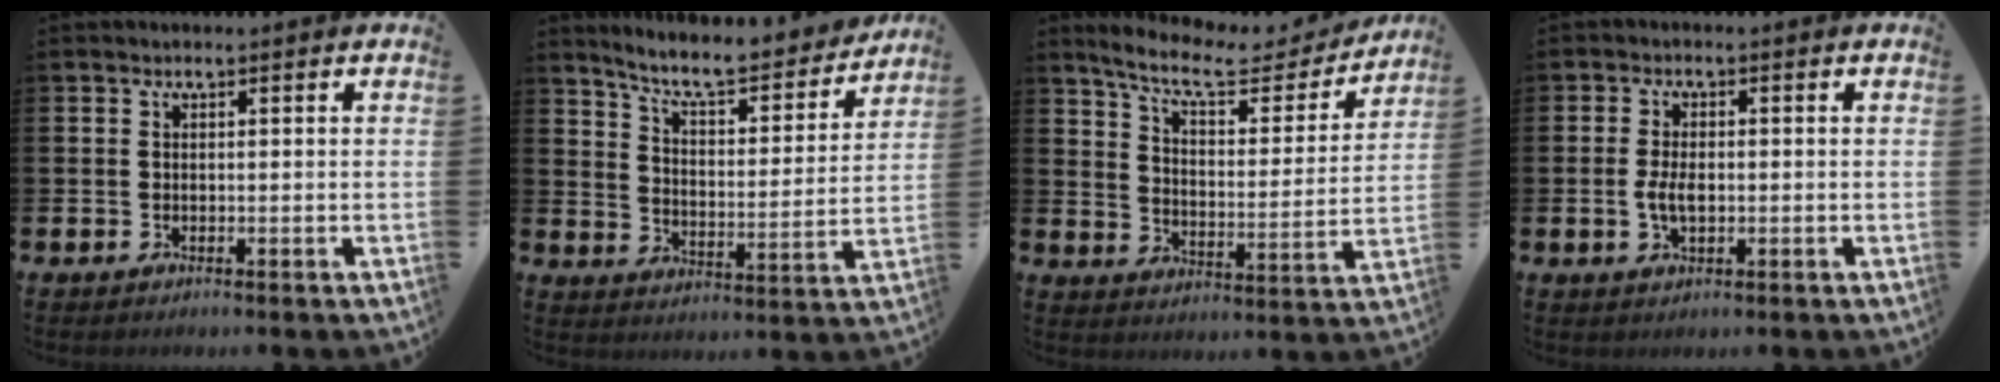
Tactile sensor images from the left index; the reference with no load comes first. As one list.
[{"total": 8.2, "force": [7.6, 1.3, 2.7], "torque": [-0.083, -0.056, 0.131]}, {"total": 9.4, "force": [8.2, 2.3, 4.0], "torque": [-0.104, -0.051, 0.139]}, {"total": 3.2, "force": [-0.3, 1.6, 2.7], "torque": [-0.039, 0.001, -0.009]}]